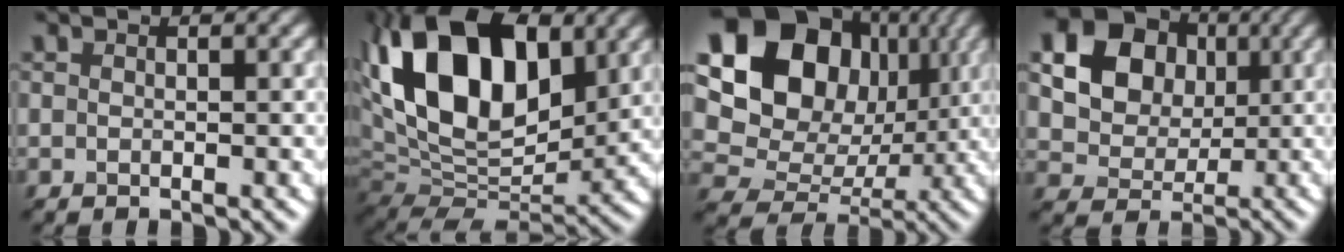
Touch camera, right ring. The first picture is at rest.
{"total": 15.7, "force": [5.4, 9.2, 11.5], "torque": [-0.216, 0.045, 0.104]}
{"total": 14.2, "force": [4.8, 11.1, 7.5], "torque": [-0.148, 0.050, 0.101]}
{"total": 17.9, "force": [6.1, 15.5, 6.6], "torque": [-0.181, 0.035, 0.115]}